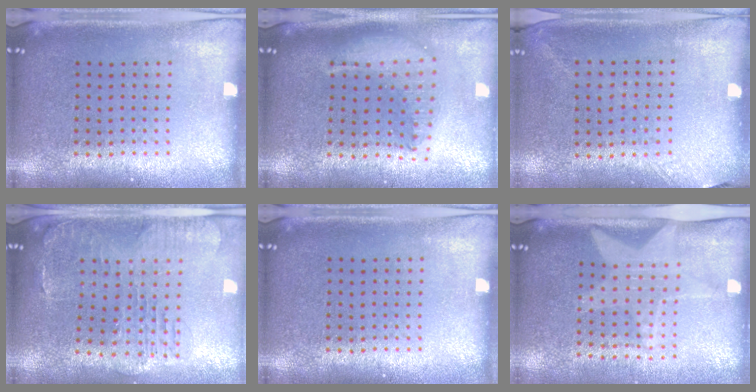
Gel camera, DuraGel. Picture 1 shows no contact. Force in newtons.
{"total": 2.0, "press": 1.6, "slide": 1.2}
{"total": 1.3, "press": 1.0, "slide": 0.9}
{"total": 1.5, "press": 1.4, "slide": 0.4}
{"total": 0.0}
{"total": 2.1, "press": 1.6, "slide": 1.3}